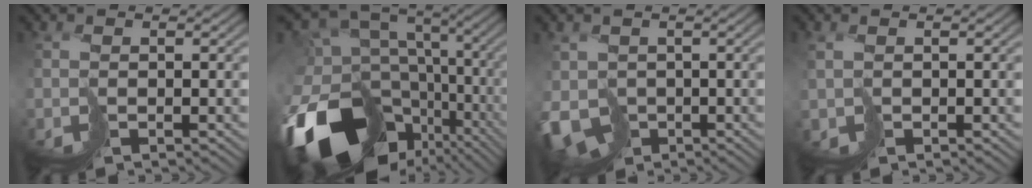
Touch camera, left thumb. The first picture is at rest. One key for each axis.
{"total": 17.6, "fx": -5.5, "fy": 11.8, "fz": 11.8, "tx": -0.264, "ty": -0.034, "tz": -0.049}
{"total": 5.4, "fx": -1.7, "fy": 4.3, "fz": 2.9, "tx": -0.063, "ty": -0.025, "tz": -0.025}
{"total": 1.2, "fx": 0.3, "fy": 1.0, "fz": 0.7, "tx": -0.016, "ty": -0.003, "tz": 0.003}